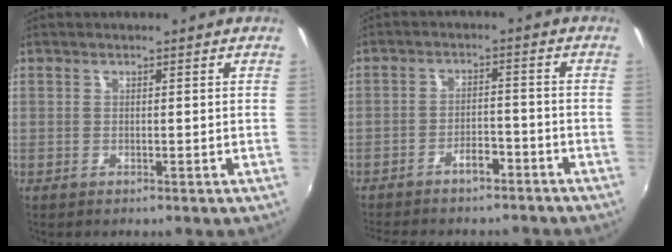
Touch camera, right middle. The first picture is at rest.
{"total": 7.7, "force": [-6.6, 2.6, 3.1], "torque": [-0.073, 0.009, -0.092]}